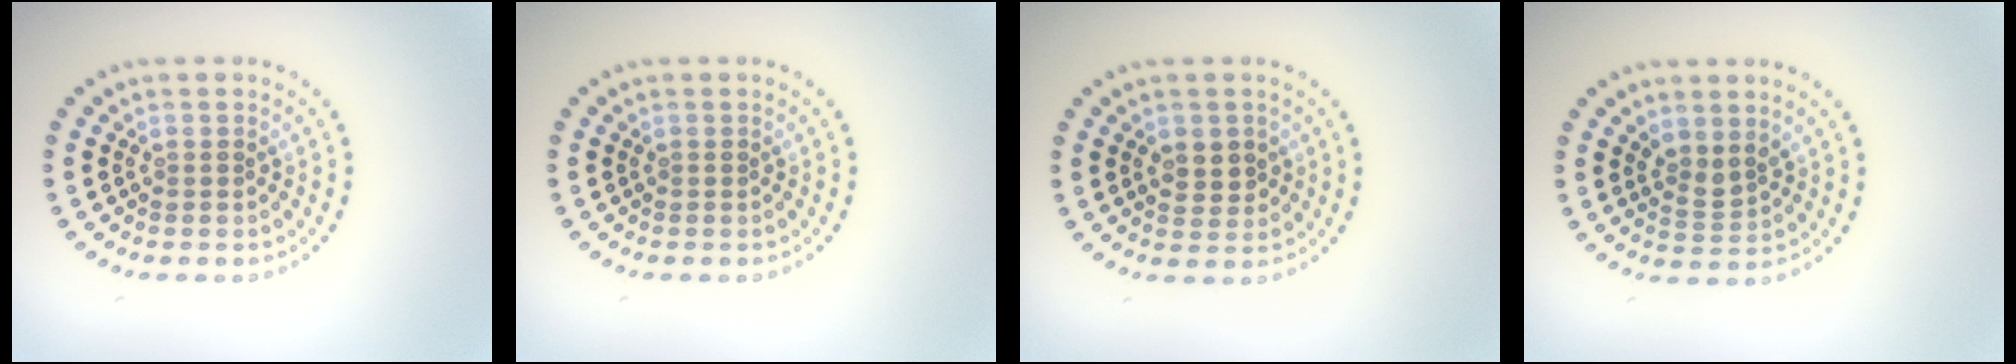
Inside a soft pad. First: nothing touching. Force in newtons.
{"total": 0.0}
{"total": 2.4, "press": 2.3, "slide": 0.7}
{"total": 1.8, "press": 1.4, "slide": 1.2}